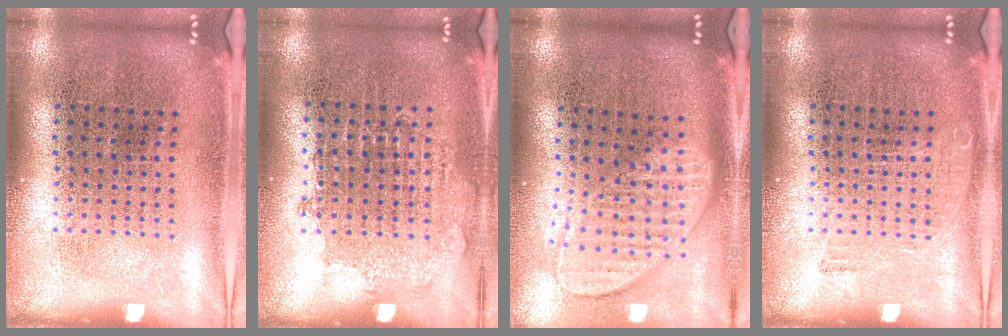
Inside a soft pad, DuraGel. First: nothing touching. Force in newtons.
{"total": 0.8, "press": 0.8, "slide": 0.2}
{"total": 2.1, "press": 1.6, "slide": 1.4}
{"total": 0.7, "press": 0.7, "slide": 0.2}